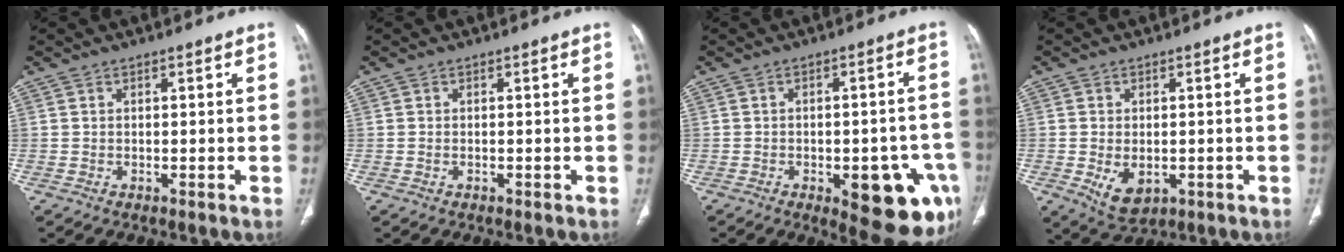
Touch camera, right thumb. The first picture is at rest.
{"total": 0.0}
{"total": 15.3, "force": [-6.0, 6.4, 12.6], "torque": [-0.101, 0.022, -0.056]}
{"total": 5.9, "force": [-1.3, 3.8, 4.3], "torque": [-0.067, -0.007, -0.006]}